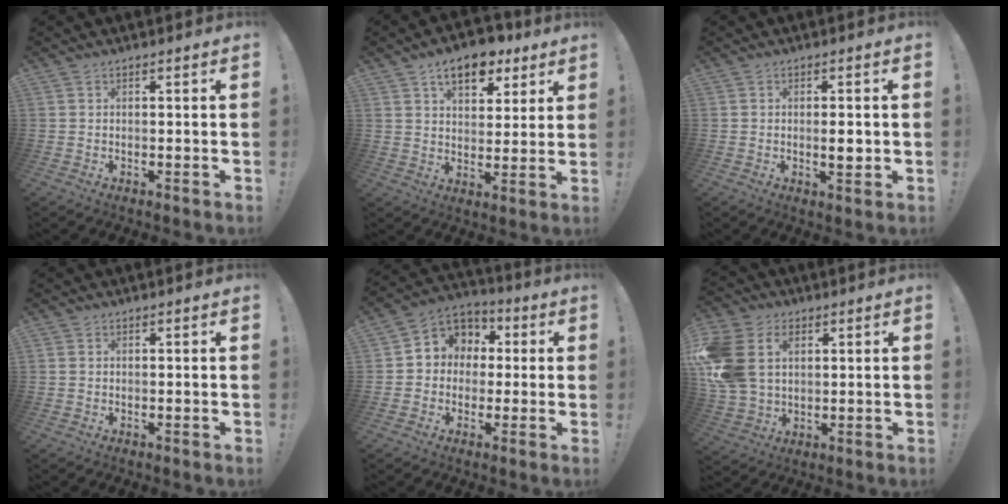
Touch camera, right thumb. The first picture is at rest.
{"total": 11.5, "force": [6.8, 6.6, 6.6], "torque": [-0.085, -0.035, 0.120]}
{"total": 3.5, "force": [-0.3, 0.9, 3.4], "torque": [-0.043, -0.004, -0.008]}
{"total": 0.9, "force": [0.2, 0.8, 0.1], "torque": [-0.004, 0.005, 0.005]}
{"total": 7.7, "force": [0.3, 7.3, 2.4], "torque": [-0.029, 0.002, 0.011]}
{"total": 15.7, "force": [4.3, 11.7, 9.5], "torque": [-0.204, -0.014, 0.082]}